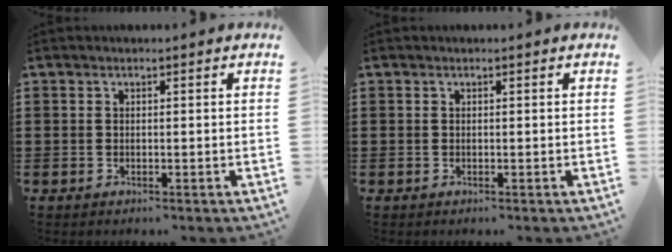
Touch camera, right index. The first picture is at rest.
{"total": 0.0}